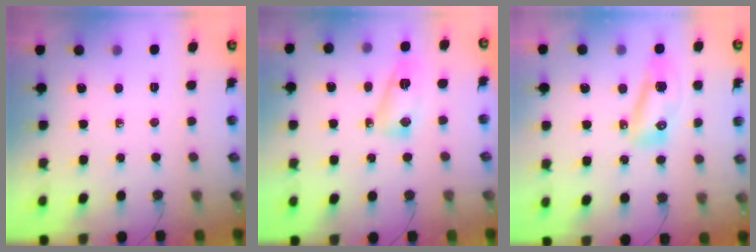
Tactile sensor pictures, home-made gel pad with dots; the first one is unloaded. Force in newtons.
{"total": 7.4, "press": 7.4, "slide": 0.5}
{"total": 11.2, "press": 9.6, "slide": 5.7}